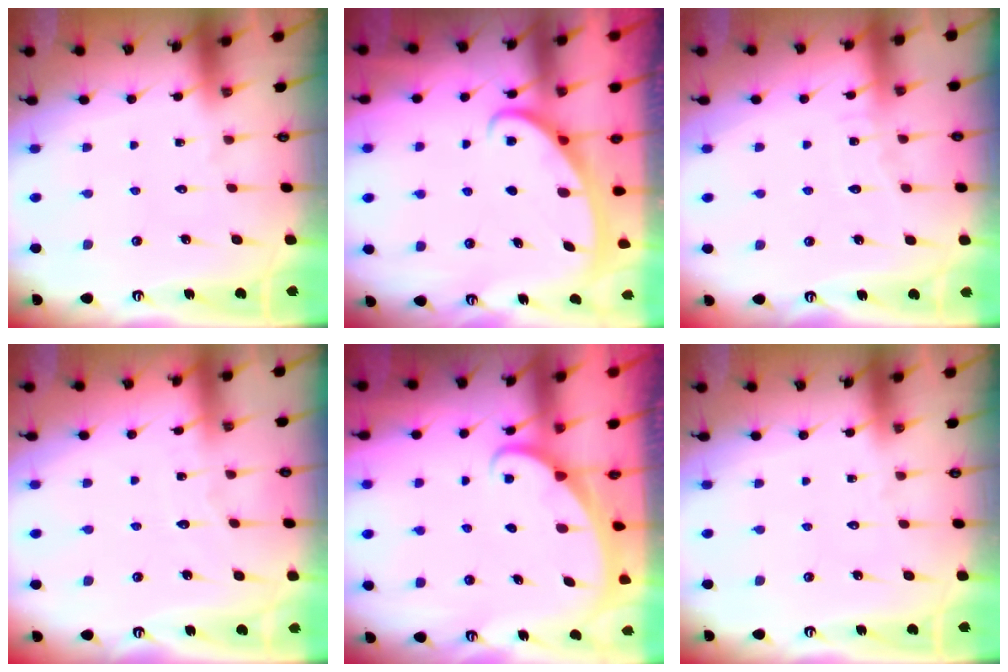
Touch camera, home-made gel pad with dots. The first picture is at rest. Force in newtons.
{"total": 2.6, "press": 2.6, "slide": 0.4}
{"total": 4.9, "press": 4.8, "slide": 0.4}
{"total": 3.2, "press": 3.2, "slide": 0.3}
{"total": 1.9, "press": 1.9, "slide": 0.1}
{"total": 0.0}